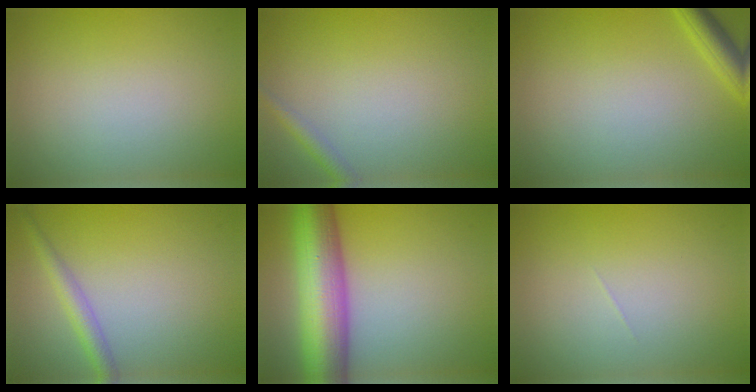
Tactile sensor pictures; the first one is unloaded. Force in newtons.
{"total": 1.4, "press": 1.4, "slide": 0.1}
{"total": 2.6, "press": 2.6, "slide": 0.2}
{"total": 2.2, "press": 2.2, "slide": 0.1}
{"total": 10.8, "press": 10.8, "slide": 0.4}
{"total": 0.0}